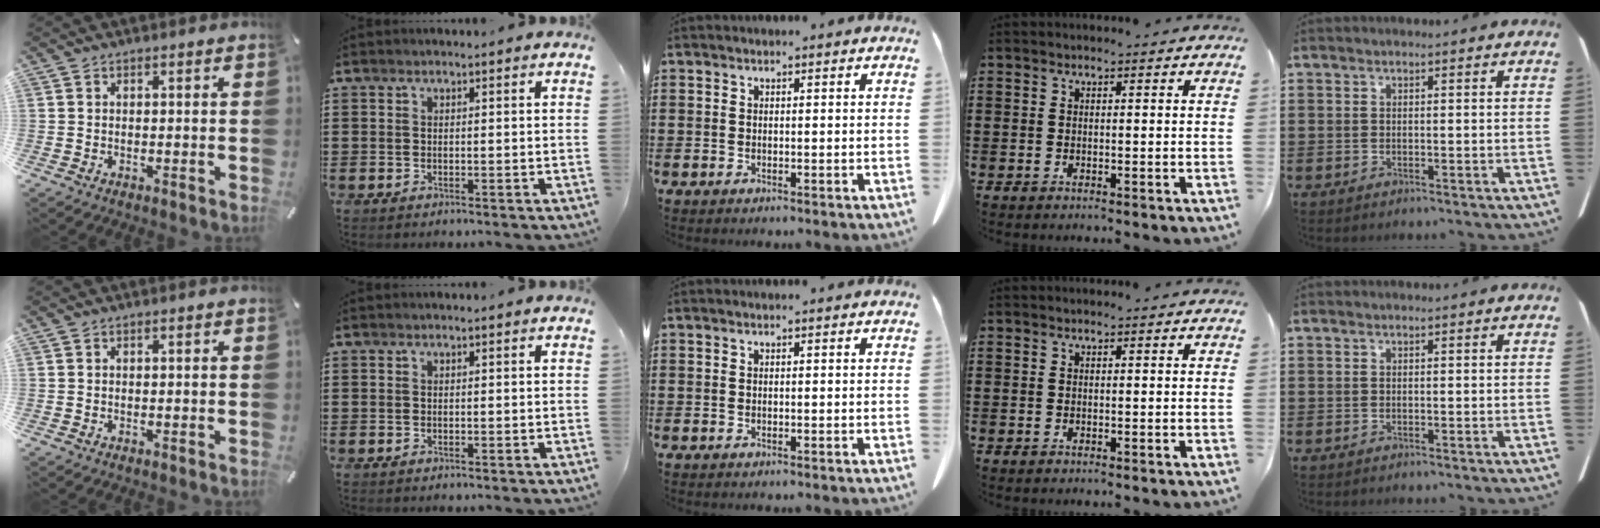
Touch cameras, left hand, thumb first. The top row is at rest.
{}